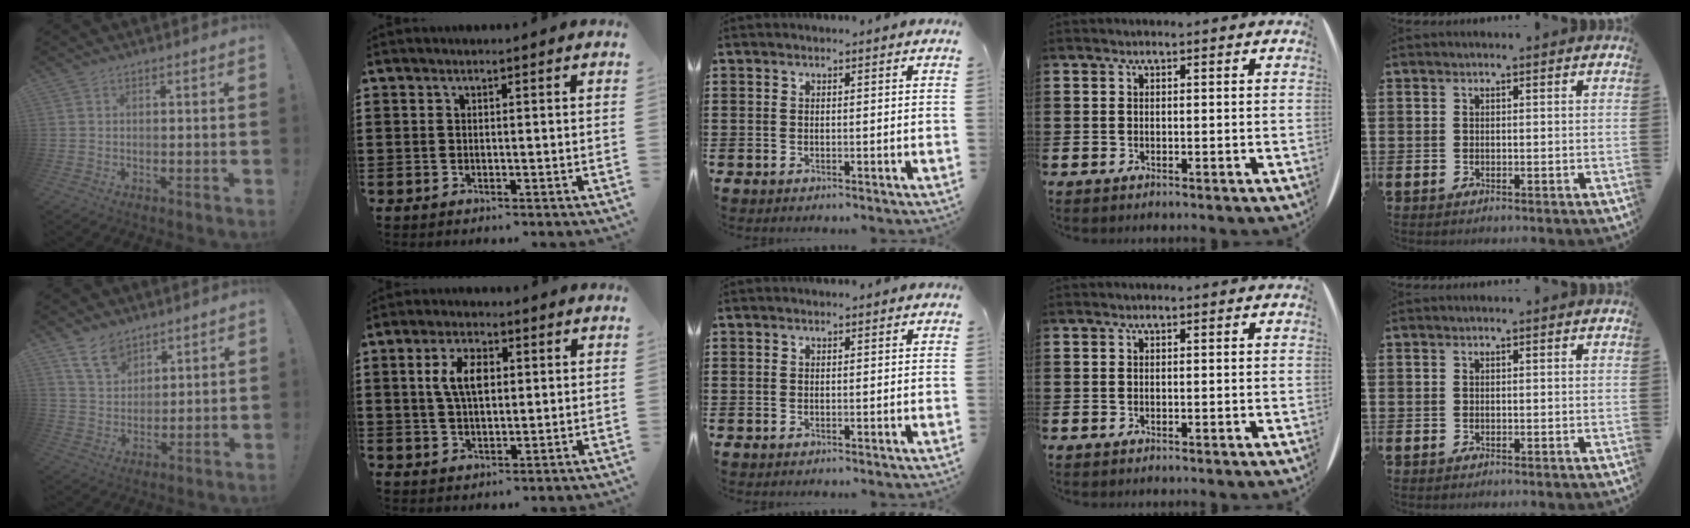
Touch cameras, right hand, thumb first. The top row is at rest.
{"thumb": {"total": 9.1, "force": [6.9, 5.0, 3.3], "torque": [-0.065, -0.037, 0.134]}, "index": {"total": 6.0, "force": [1.3, 3.1, 4.9], "torque": [-0.106, 0.015, 0.020]}}